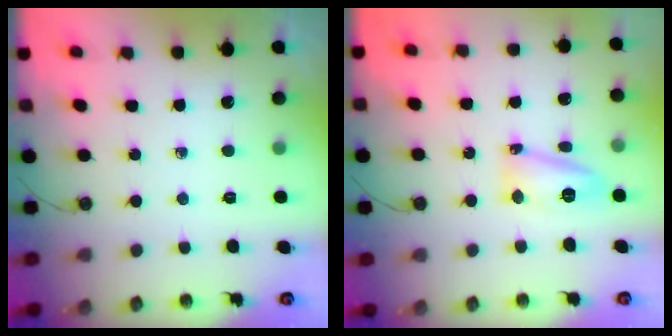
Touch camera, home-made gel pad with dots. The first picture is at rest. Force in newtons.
{"total": 11.4, "press": 10.7, "slide": 4.0}